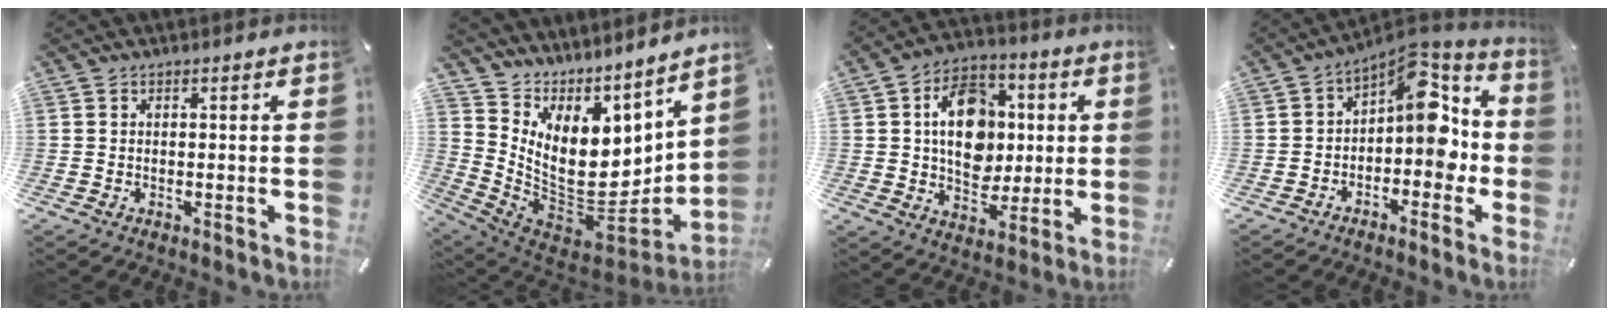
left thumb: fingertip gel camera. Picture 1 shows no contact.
{"total": 14.0, "force": [2.4, 10.9, 8.5], "torque": [-0.161, -0.071, 0.056]}
{"total": 15.1, "force": [1.2, 11.9, 9.3], "torque": [-0.134, 0.016, 0.026]}
{"total": 12.2, "force": [2.0, 7.8, 9.1], "torque": [-0.103, -0.025, 0.035]}